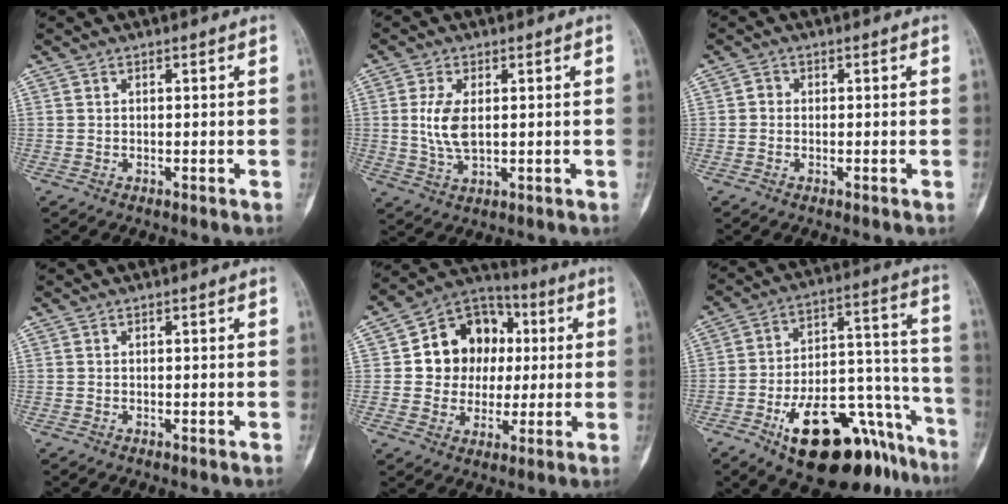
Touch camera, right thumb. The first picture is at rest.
{"total": 6.3, "force": [0.7, 3.1, 5.5], "torque": [-0.113, -0.007, 0.017]}
{"total": 1.0, "force": [-0.2, 0.9, 0.4], "torque": [-0.003, 0.003, -0.011]}
{"total": 0.0}
{"total": 14.9, "force": [1.9, 12.5, 7.8], "torque": [-0.066, 0.017, 0.030]}
{"total": 24.4, "force": [-14.5, 11.0, 16.3], "torque": [-0.172, 0.106, -0.217]}